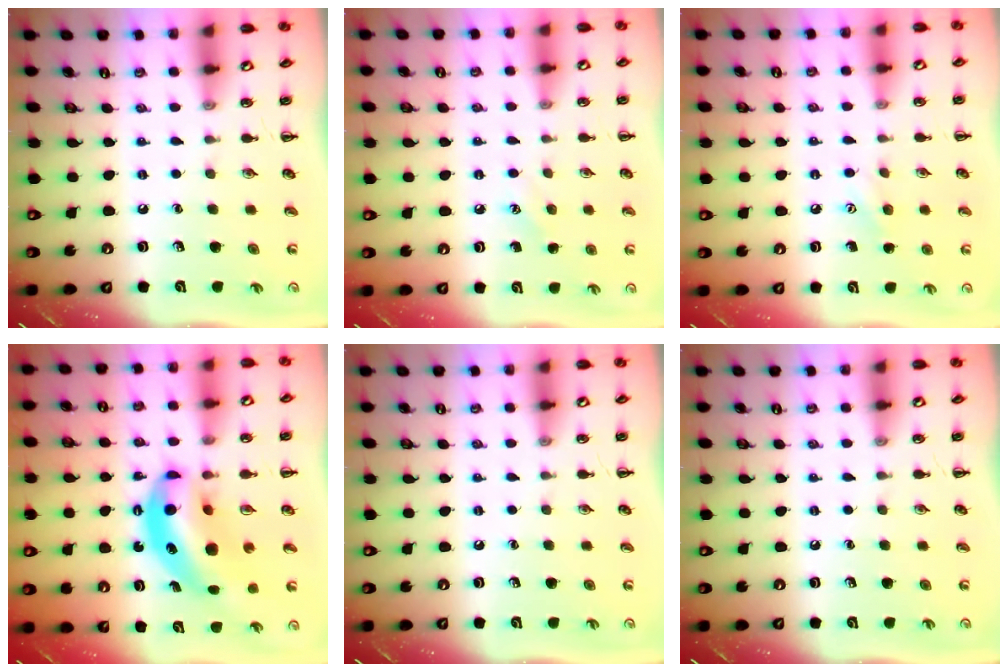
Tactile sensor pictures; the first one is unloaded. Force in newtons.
{"total": 5.4, "press": 5.2, "slide": 1.3}
{"total": 6.5, "press": 6.3, "slide": 1.5}
{"total": 13.0, "press": 12.5, "slide": 3.6}
{"total": 0.0}
{"total": 0.0}